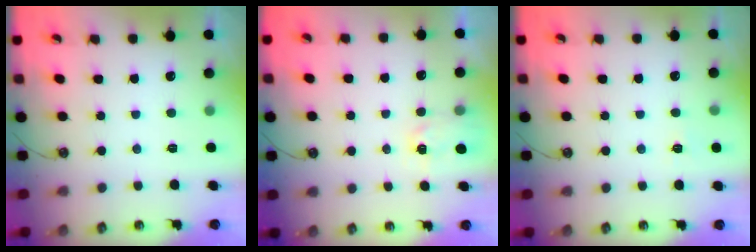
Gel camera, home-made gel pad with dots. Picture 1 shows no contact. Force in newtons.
{"total": 3.0, "press": 2.9, "slide": 0.5}
{"total": 4.3, "press": 4.3, "slide": 0.4}